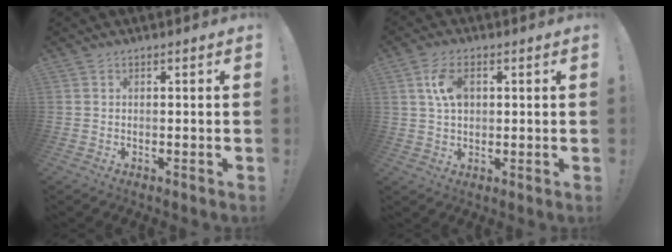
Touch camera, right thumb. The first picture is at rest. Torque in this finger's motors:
{"motor_torque": [0.76, 0.84, -0.05, 0.13, 0.04]}